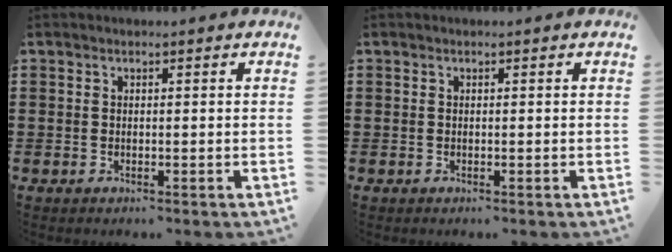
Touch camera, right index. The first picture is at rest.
{"total": 0.0}